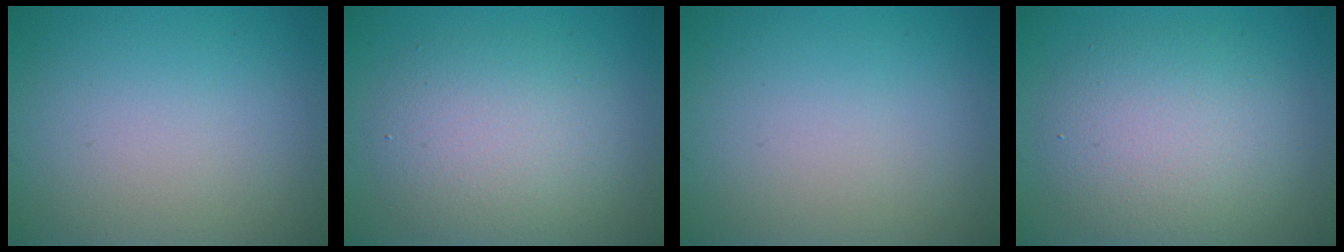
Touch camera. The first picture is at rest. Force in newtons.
{"total": 5.2, "press": 5.2, "slide": 0.2}
{"total": 0.0}
{"total": 5.8, "press": 5.8, "slide": 0.4}